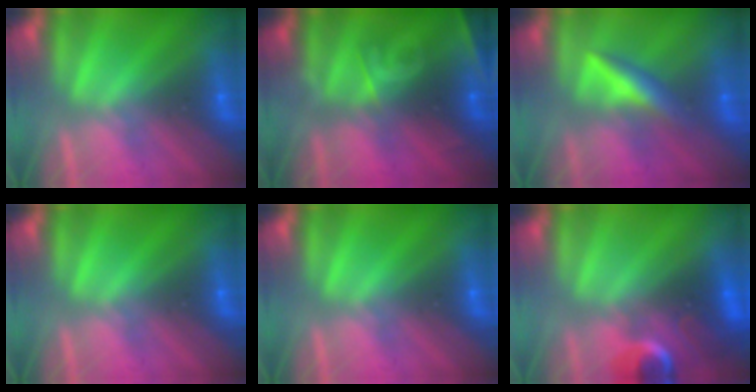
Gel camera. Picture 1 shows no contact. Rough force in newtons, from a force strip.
{"total": 13.7}
{"total": 2.5}
{"total": 0.0}
{"total": 0.0}
{"total": 5.9}